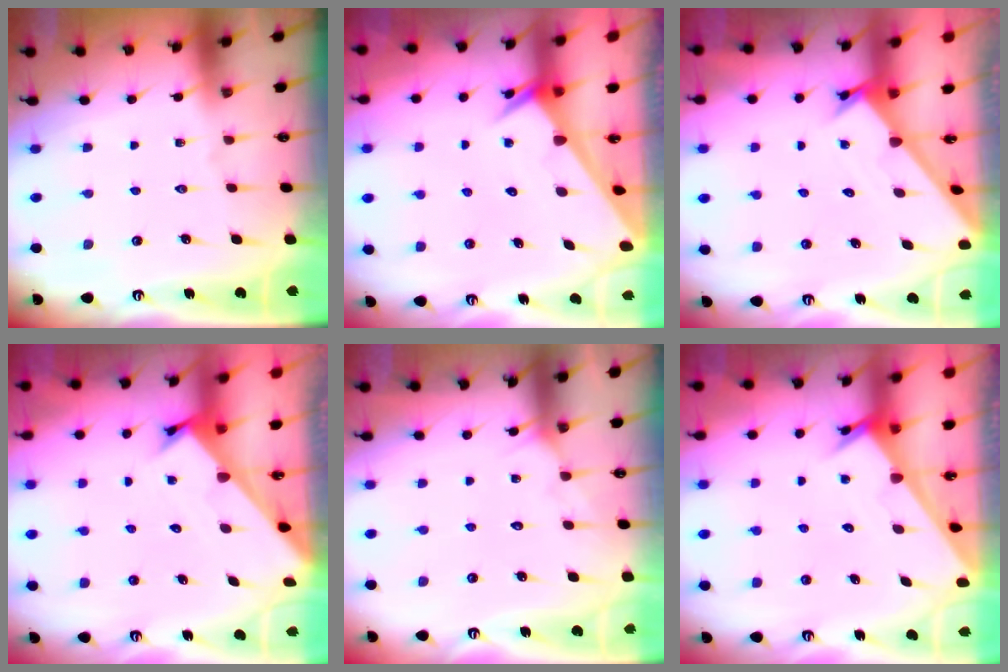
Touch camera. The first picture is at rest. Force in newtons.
{"total": 2.4, "press": 2.4, "slide": 0.1}
{"total": 1.8, "press": 1.8, "slide": 0.1}
{"total": 2.6, "press": 2.6, "slide": 0.3}
{"total": 3.4, "press": 3.4, "slide": 0.4}
{"total": 2.5, "press": 2.5, "slide": 0.1}